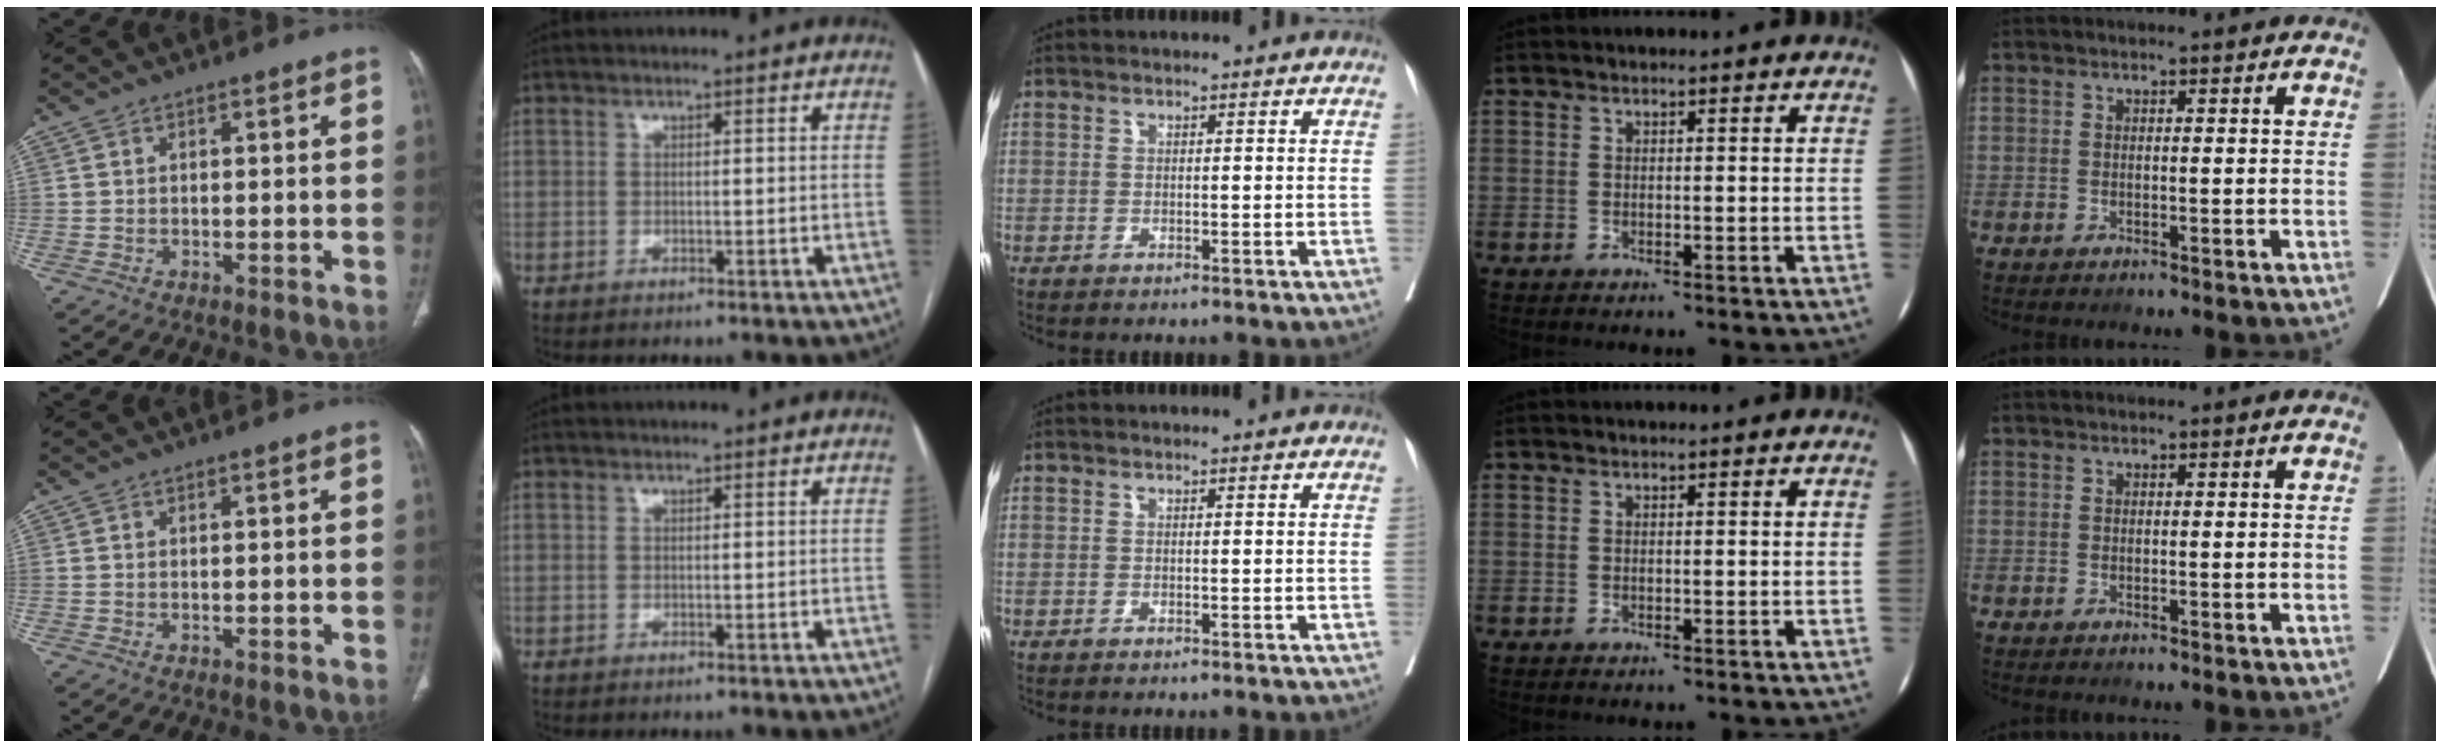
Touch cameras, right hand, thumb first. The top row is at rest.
{}